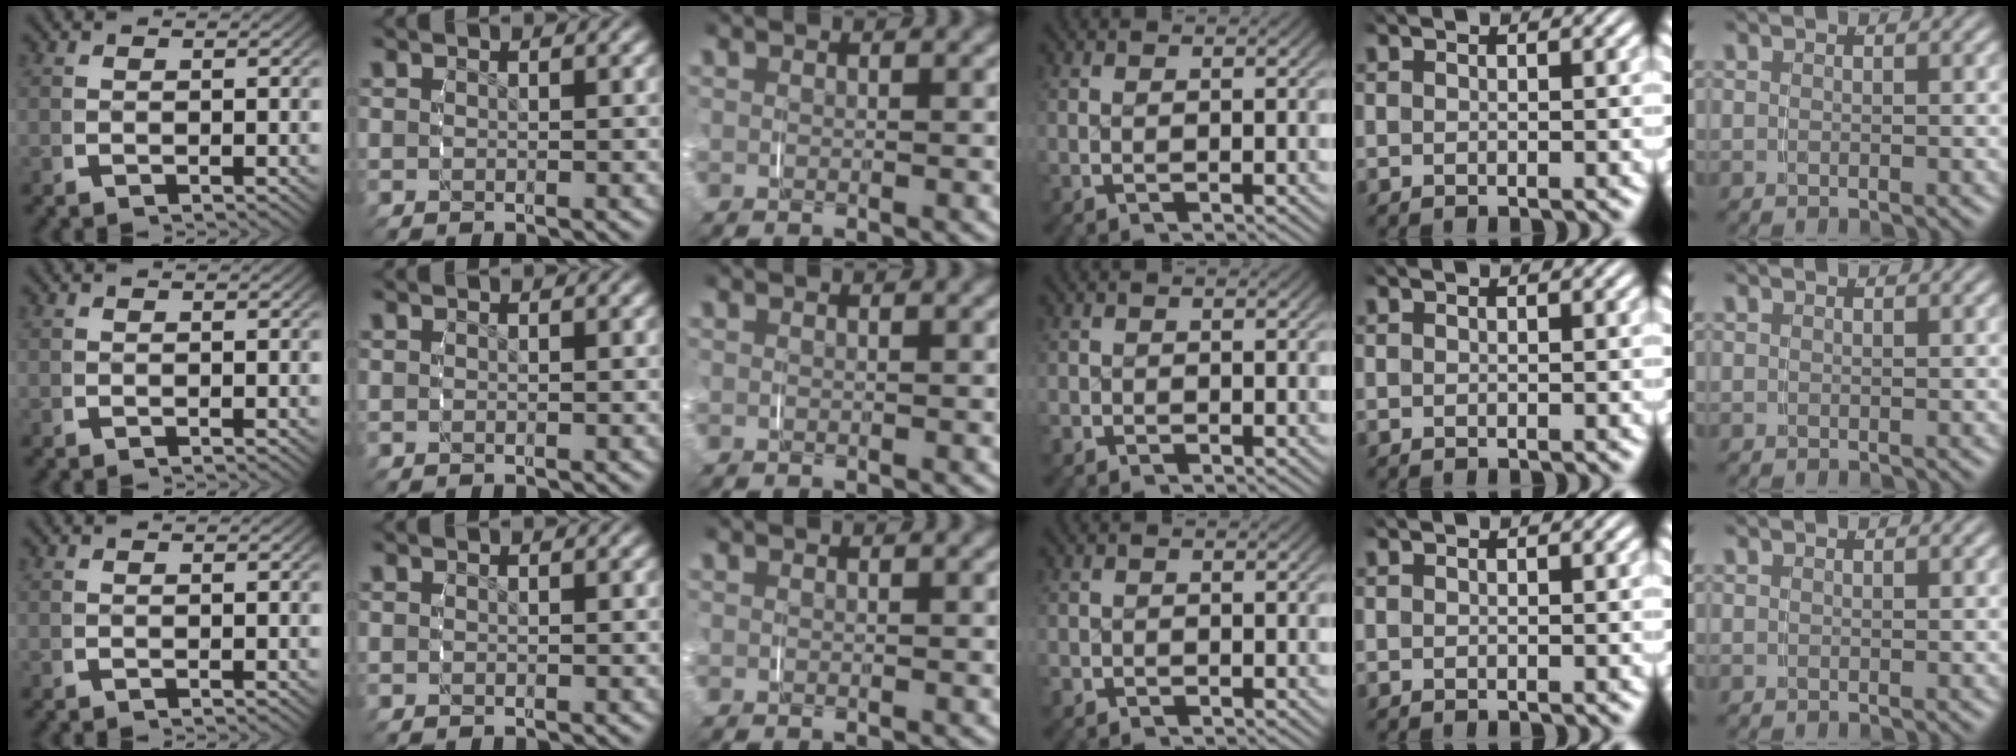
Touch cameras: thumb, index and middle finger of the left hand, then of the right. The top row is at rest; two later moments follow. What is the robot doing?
{"motion": "grasp_and_lifting", "object": "ribbon"}